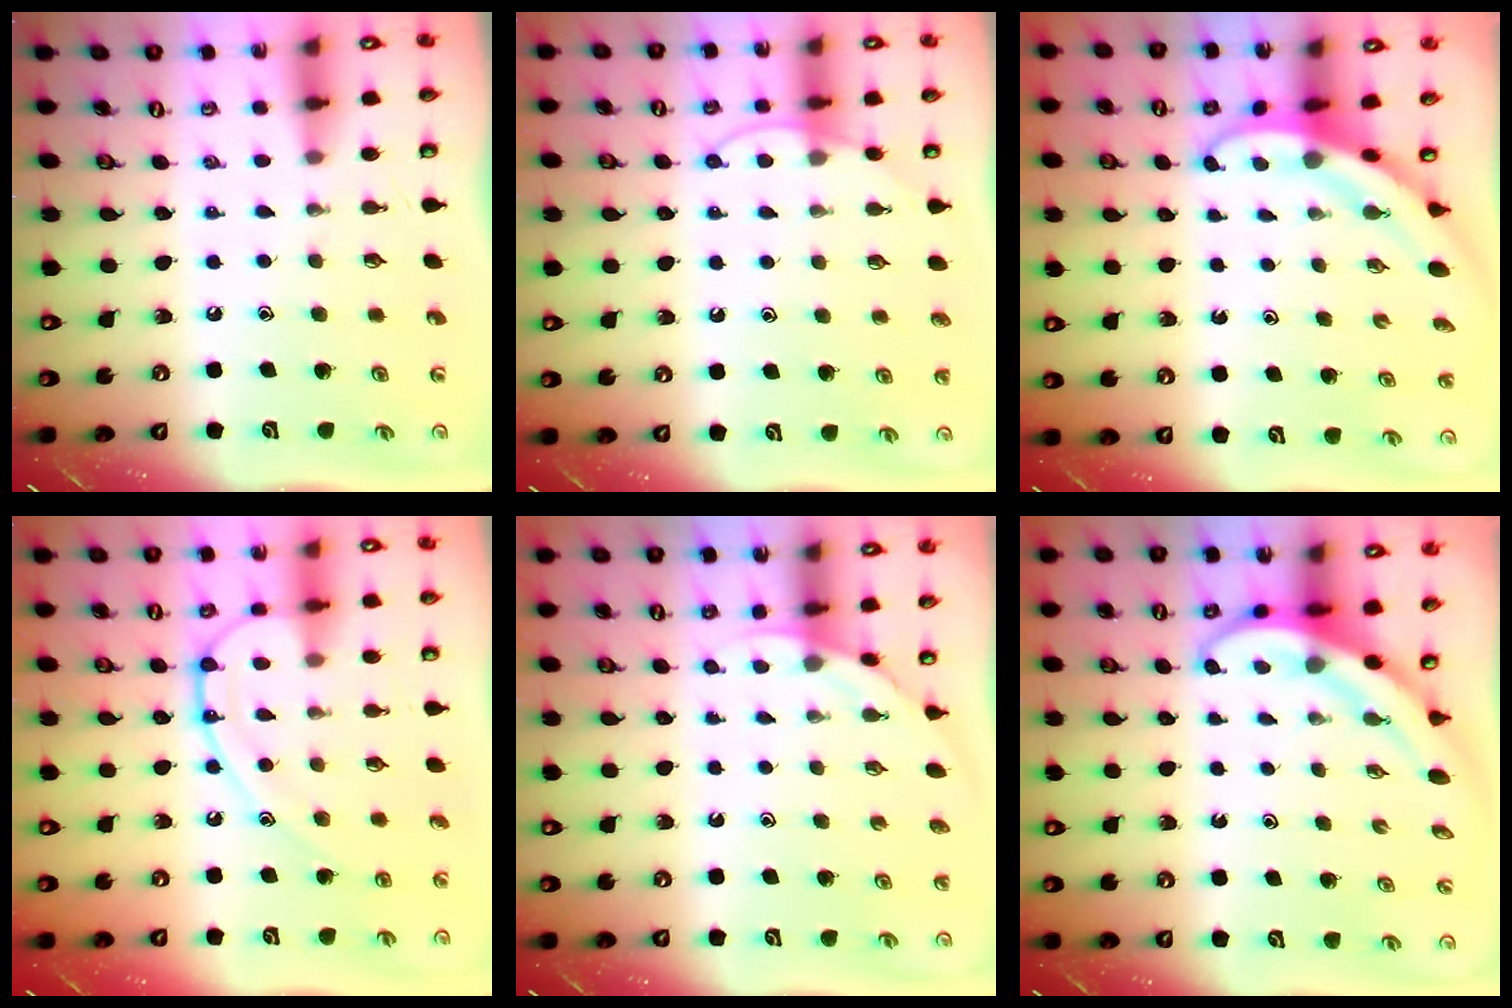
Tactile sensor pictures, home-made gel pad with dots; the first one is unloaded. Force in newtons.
{"total": 6.6, "press": 6.5, "slide": 0.6}
{"total": 3.8, "press": 3.8, "slide": 0.1}
{"total": 11.6, "press": 11.6, "slide": 0.6}
{"total": 2.6, "press": 2.6, "slide": 0.1}
{"total": 3.8, "press": 3.8, "slide": 0.7}